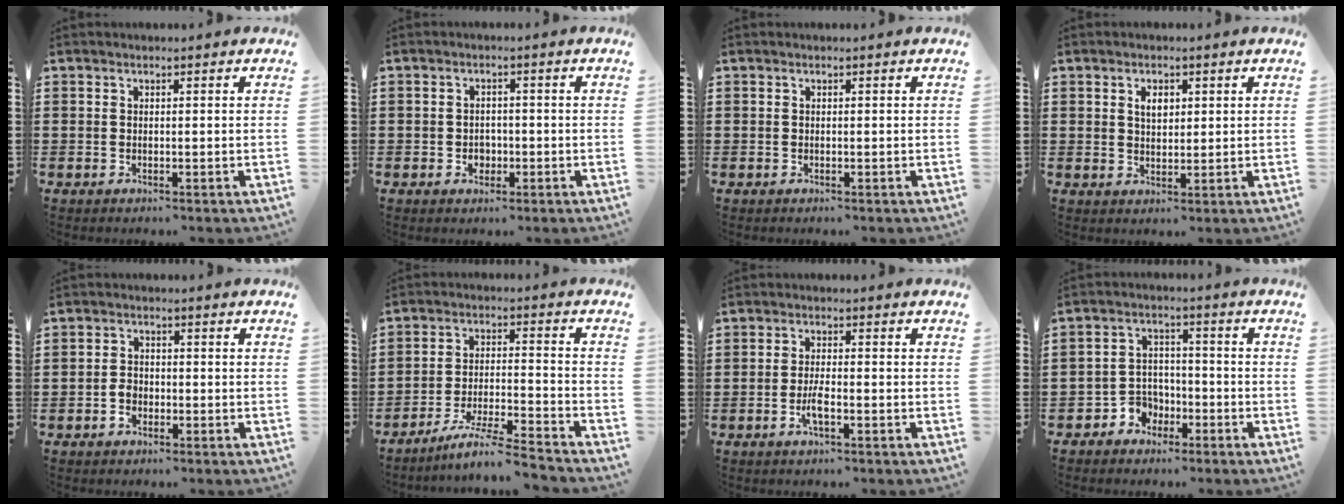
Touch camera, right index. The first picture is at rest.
{"total": 2.1, "force": [-0.6, 1.8, 0.8], "torque": [-0.019, 0.004, -0.014]}
{"total": 0.0}
{"total": 2.6, "force": [1.0, 1.6, 1.8], "torque": [-0.033, 0.005, 0.015]}
{"total": 2.4, "force": [-1.0, 1.8, 1.3], "torque": [-0.028, 0.003, -0.021]}
{"total": 7.4, "force": [-6.6, -0.5, 3.3], "torque": [-0.070, -0.012, -0.130]}
{"total": 3.0, "force": [-1.3, 0.5, 2.7], "torque": [-0.053, -0.002, -0.026]}
{"total": 4.1, "force": [-2.5, 3.1, 0.6], "torque": [-0.022, 0.011, -0.051]}